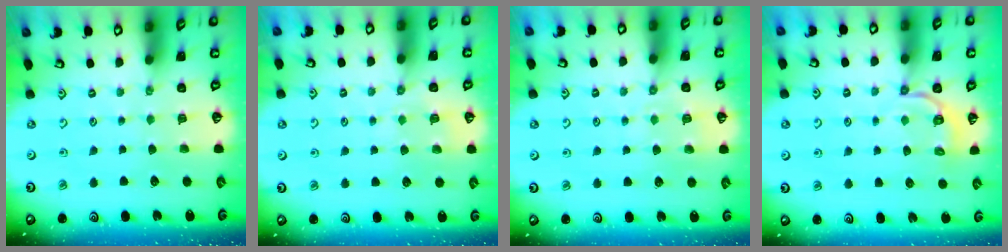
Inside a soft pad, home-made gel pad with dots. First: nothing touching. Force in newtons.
{"total": 5.6, "press": 5.5, "slide": 0.9}
{"total": 5.1, "press": 5.0, "slide": 0.7}
{"total": 3.7, "press": 3.3, "slide": 1.7}